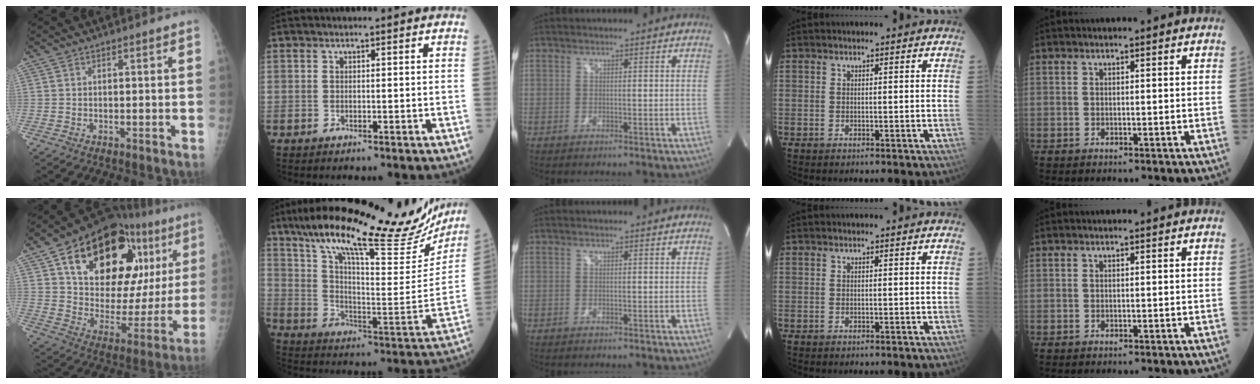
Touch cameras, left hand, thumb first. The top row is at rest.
{"thumb": {"total": 30.7, "force": [13.1, 15.5, 23.1], "torque": [-0.298, -0.010, 0.209]}, "index": {"total": 30.7, "force": [24.7, 6.5, 17.0], "torque": [-0.271, -0.012, 0.336]}}